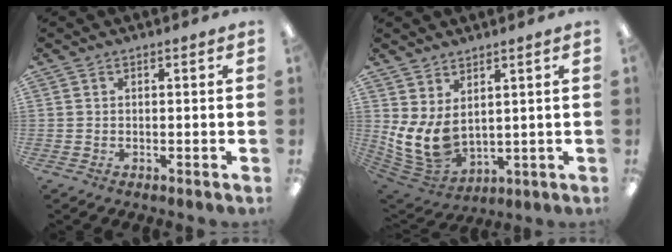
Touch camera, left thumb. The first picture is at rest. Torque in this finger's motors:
{"motor_torque": [1.63, 1.73, 0.75, -0.57, 0.12]}